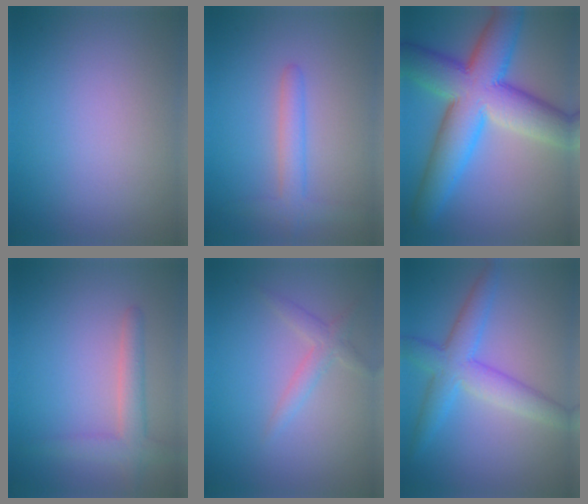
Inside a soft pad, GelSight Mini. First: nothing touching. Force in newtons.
{"total": 2.6, "press": 2.6, "slide": 0.2}
{"total": 12.0, "press": 12.0, "slide": 0.5}
{"total": 2.9, "press": 2.9, "slide": 0.2}
{"total": 1.8, "press": 1.8, "slide": 0.1}
{"total": 5.0, "press": 5.0, "slide": 0.1}